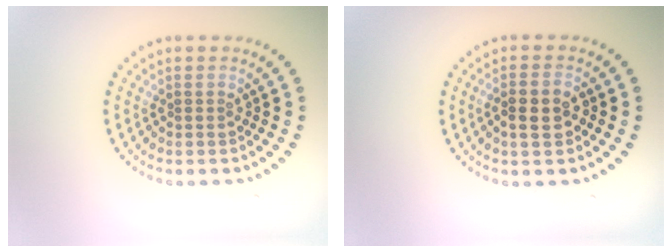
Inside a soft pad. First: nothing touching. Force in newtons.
{"total": 2.8, "press": 2.7, "slide": 0.6}